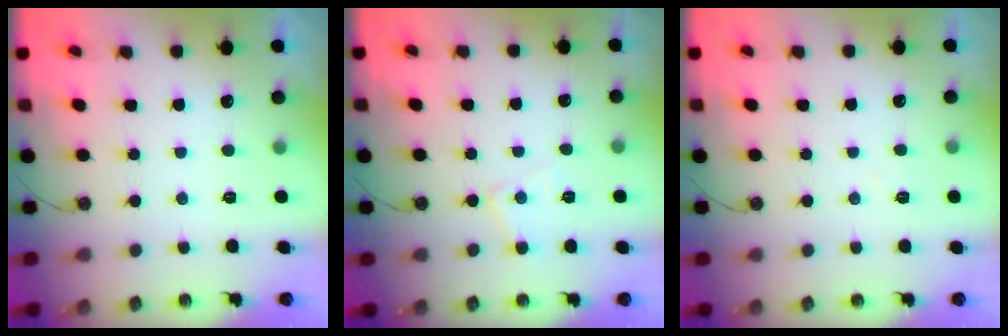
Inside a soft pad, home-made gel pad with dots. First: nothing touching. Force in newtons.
{"total": 6.8, "press": 6.7, "slide": 0.7}
{"total": 4.5, "press": 4.5, "slide": 0.7}